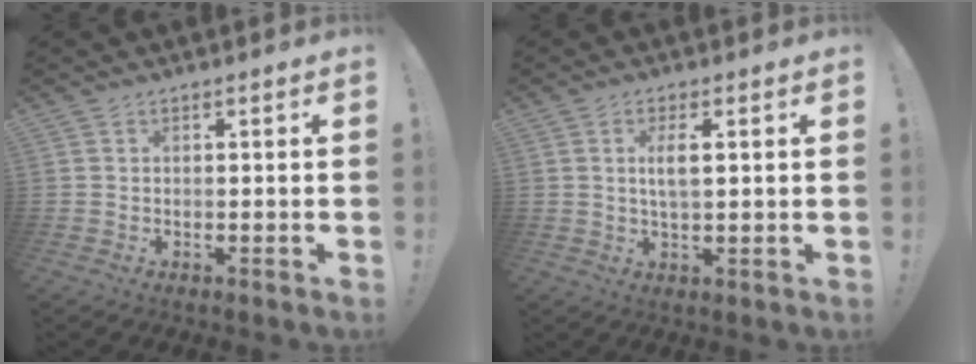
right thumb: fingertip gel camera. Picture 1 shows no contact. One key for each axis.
{"total": 4.9, "fx": 1.1, "fy": 1.6, "fz": 4.5, "tx": -0.080, "ty": -0.008, "tz": 0.014}